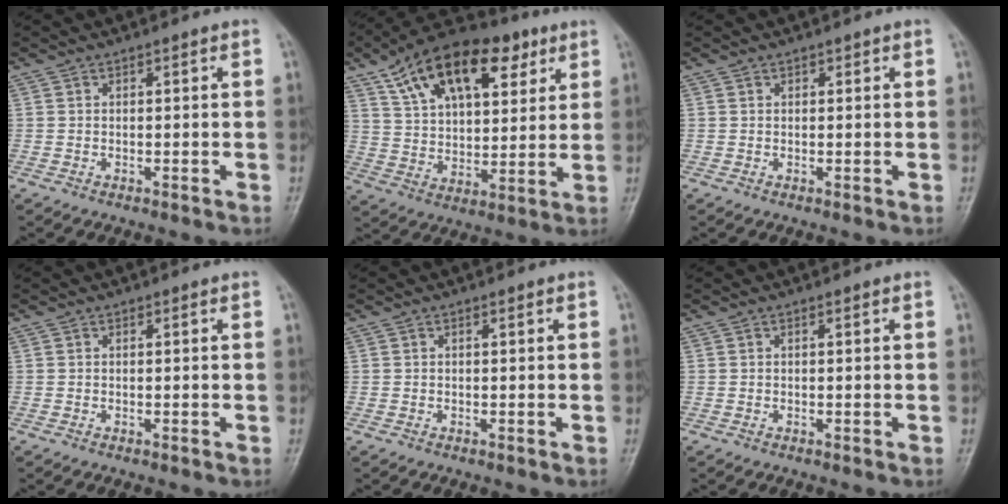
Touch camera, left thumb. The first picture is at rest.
{"total": 21.2, "force": [10.5, 11.5, 14.5], "torque": [-0.204, -0.006, 0.179]}
{"total": 0.6, "force": [0.5, 0.3, 0.3], "torque": [0.001, -0.001, 0.006]}
{"total": 0.0}
{"total": 0.0}
{"total": 0.0}